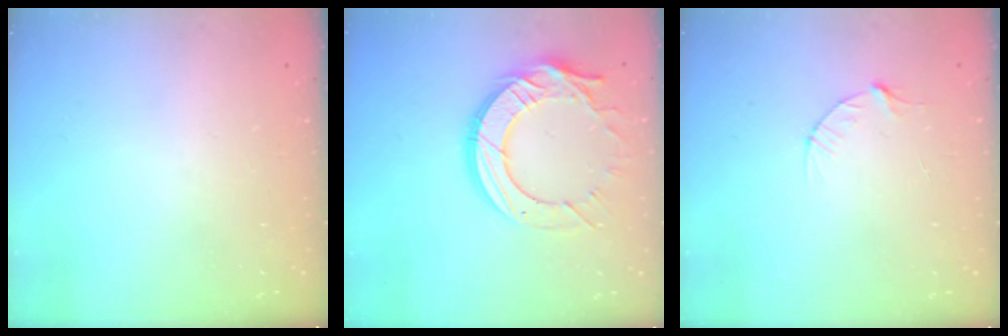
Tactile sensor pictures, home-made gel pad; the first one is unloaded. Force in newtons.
{"total": 17.4, "press": 17.3, "slide": 1.7}
{"total": 4.1, "press": 4.1, "slide": 0.4}